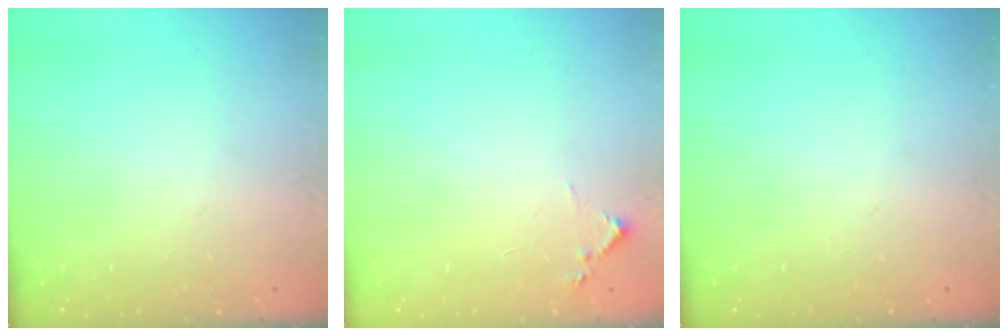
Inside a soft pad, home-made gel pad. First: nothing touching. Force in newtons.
{"total": 5.7, "press": 5.7, "slide": 0.6}
{"total": 0.0}